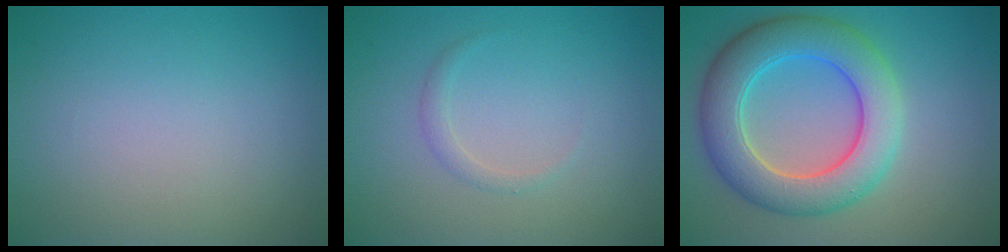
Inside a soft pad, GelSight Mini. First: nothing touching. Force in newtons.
{"total": 0.9, "press": 0.9, "slide": 0.1}
{"total": 7.8, "press": 7.8, "slide": 0.4}